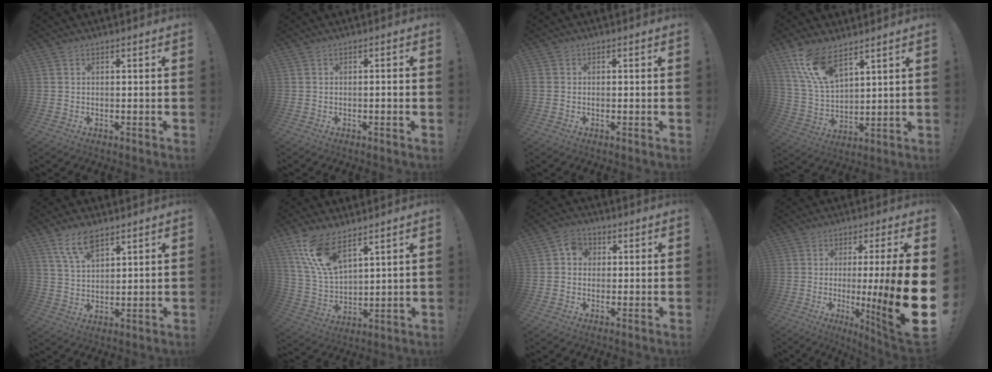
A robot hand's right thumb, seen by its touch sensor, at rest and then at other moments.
{"total": 1.5, "force": [-0.6, -0.3, 1.4], "torque": [-0.030, 0.002, -0.011]}
{"total": 1.2, "force": [-0.4, 1.1, 0.4], "torque": [-0.011, 0.006, -0.006]}
{"total": 13.0, "force": [9.1, 5.3, 7.6], "torque": [-0.170, -0.041, 0.174]}
{"total": 8.3, "force": [5.6, 3.5, 5.0], "torque": [-0.103, -0.016, 0.107]}
{"total": 13.0, "force": [9.1, 5.1, 7.8], "torque": [-0.174, -0.042, 0.173]}
{"total": 4.9, "force": [0.6, 4.4, 2.1], "torque": [-0.038, 0.012, 0.013]}
{"total": 20.1, "force": [-2.3, 0.3, 20.0], "torque": [-0.317, -0.018, -0.034]}